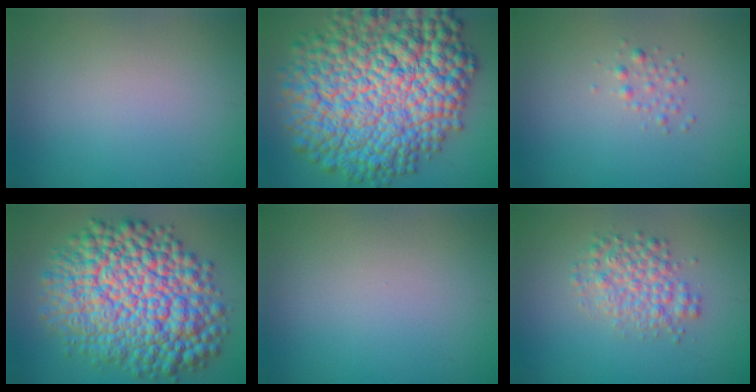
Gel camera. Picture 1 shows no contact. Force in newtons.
{"total": 17.3, "press": 17.2, "slide": 0.4}
{"total": 1.1, "press": 1.1, "slide": 0.0}
{"total": 14.5, "press": 14.5, "slide": 0.3}
{"total": 0.0}
{"total": 3.3, "press": 3.3, "slide": 0.1}